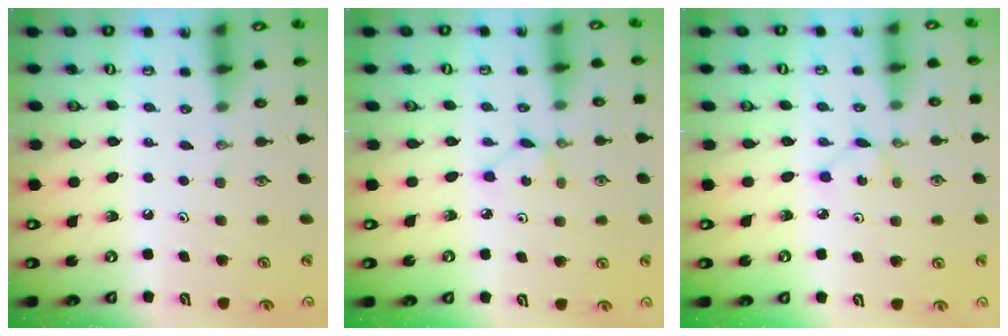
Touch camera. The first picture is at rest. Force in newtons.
{"total": 1.7, "press": 1.7, "slide": 0.3}
{"total": 1.3, "press": 1.3, "slide": 0.2}